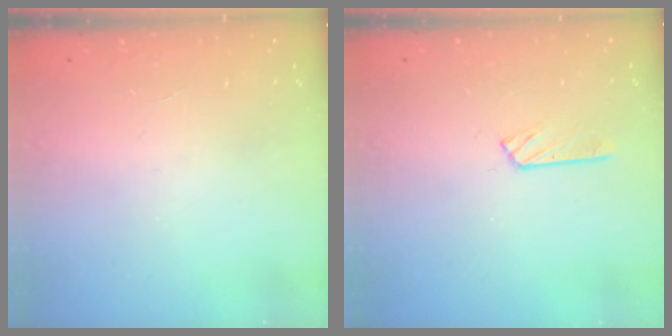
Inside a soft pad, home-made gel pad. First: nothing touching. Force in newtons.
{"total": 2.9, "press": 2.9, "slide": 0.3}